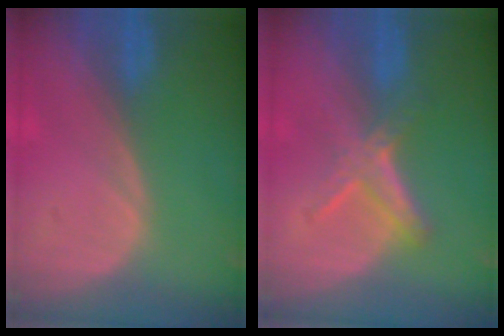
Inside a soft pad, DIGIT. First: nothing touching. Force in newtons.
{"total": 5.2, "press": 5.2, "slide": 0.7}